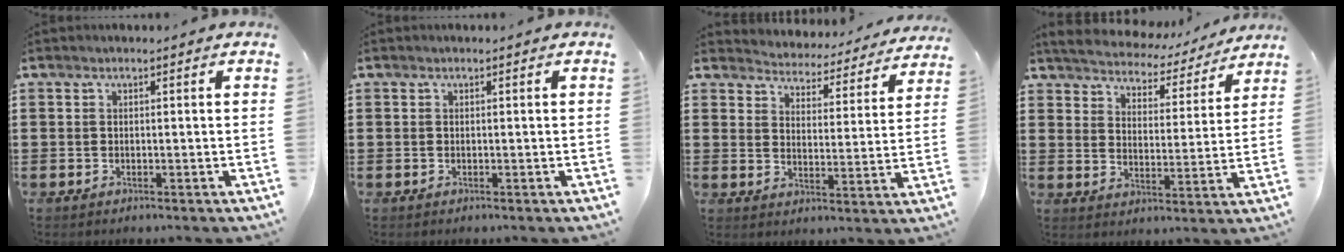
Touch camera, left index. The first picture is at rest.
{"total": 0.0}
{"total": 4.2, "force": [4.2, 0.0, -0.5], "torque": [-0.011, -0.045, 0.065]}
{"total": 4.4, "force": [4.4, 0.3, 0.0], "torque": [-0.028, -0.036, 0.071]}